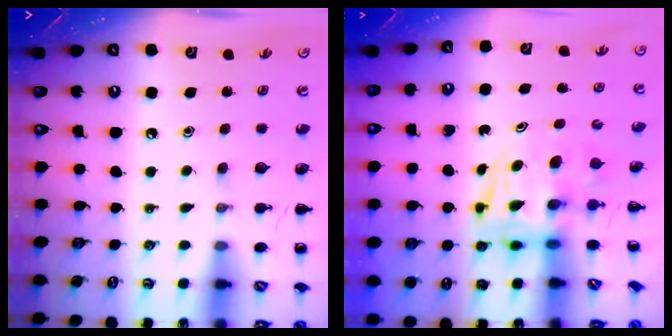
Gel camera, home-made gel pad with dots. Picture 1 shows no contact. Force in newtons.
{"total": 2.6, "press": 2.6, "slide": 0.2}